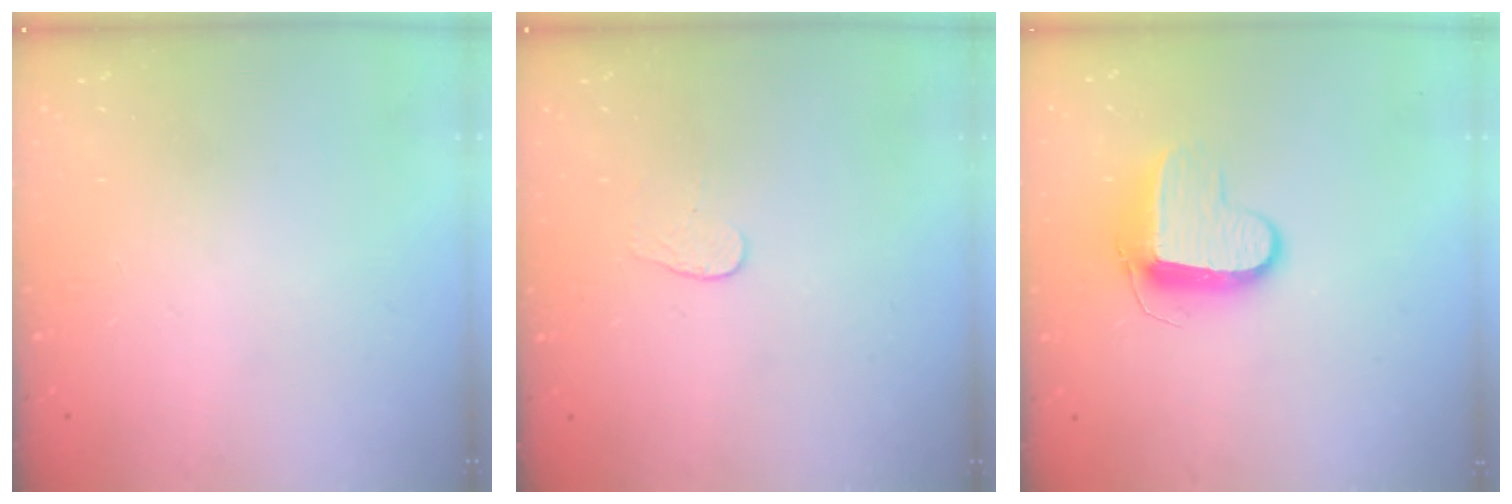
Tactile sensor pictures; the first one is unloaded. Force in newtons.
{"total": 3.4, "press": 3.4, "slide": 0.3}
{"total": 9.7, "press": 9.7, "slide": 0.4}